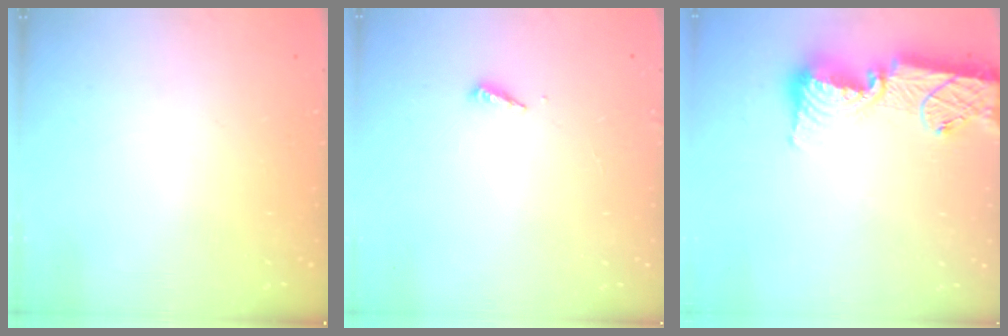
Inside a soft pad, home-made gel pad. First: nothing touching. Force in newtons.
{"total": 2.0, "press": 2.0, "slide": 0.2}
{"total": 16.0, "press": 15.9, "slide": 1.4}